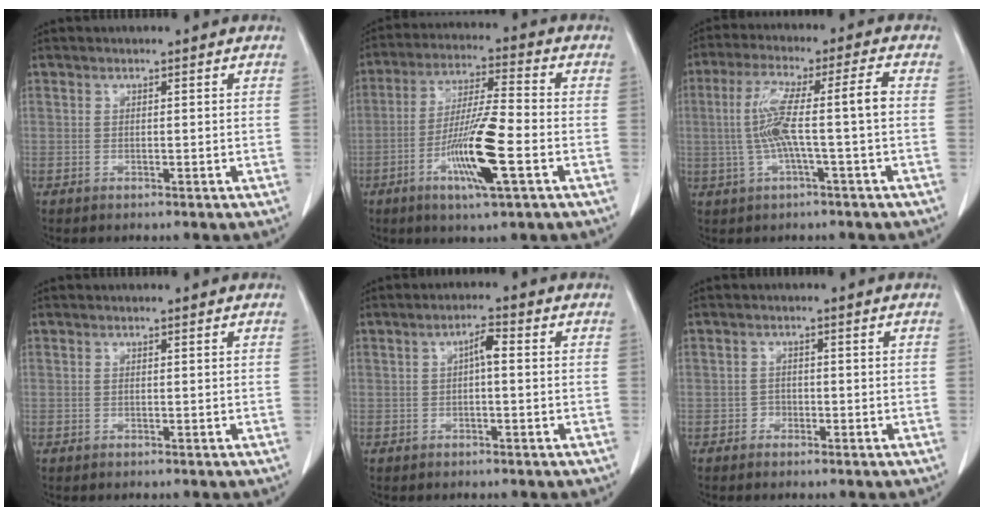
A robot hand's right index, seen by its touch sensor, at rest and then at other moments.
{"total": 12.2, "force": [-4.3, 0.6, 11.4], "torque": [-0.216, -0.013, -0.080]}
{"total": 9.2, "force": [-0.6, -0.2, 9.2], "torque": [-0.179, 0.027, -0.011]}
{"total": 0.0}
{"total": 2.6, "force": [0.1, 0.6, 2.5], "torque": [-0.043, 0.008, 0.002]}
{"total": 1.2, "force": [-0.8, 0.9, 0.2], "torque": [0.003, 0.006, -0.017]}